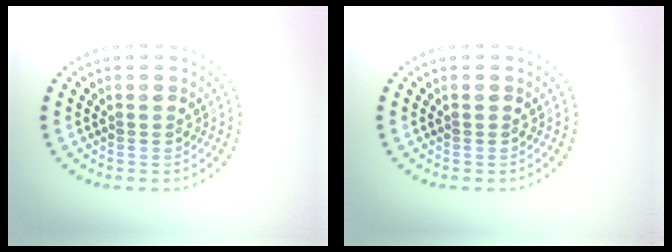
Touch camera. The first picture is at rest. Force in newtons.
{"total": 0.0}